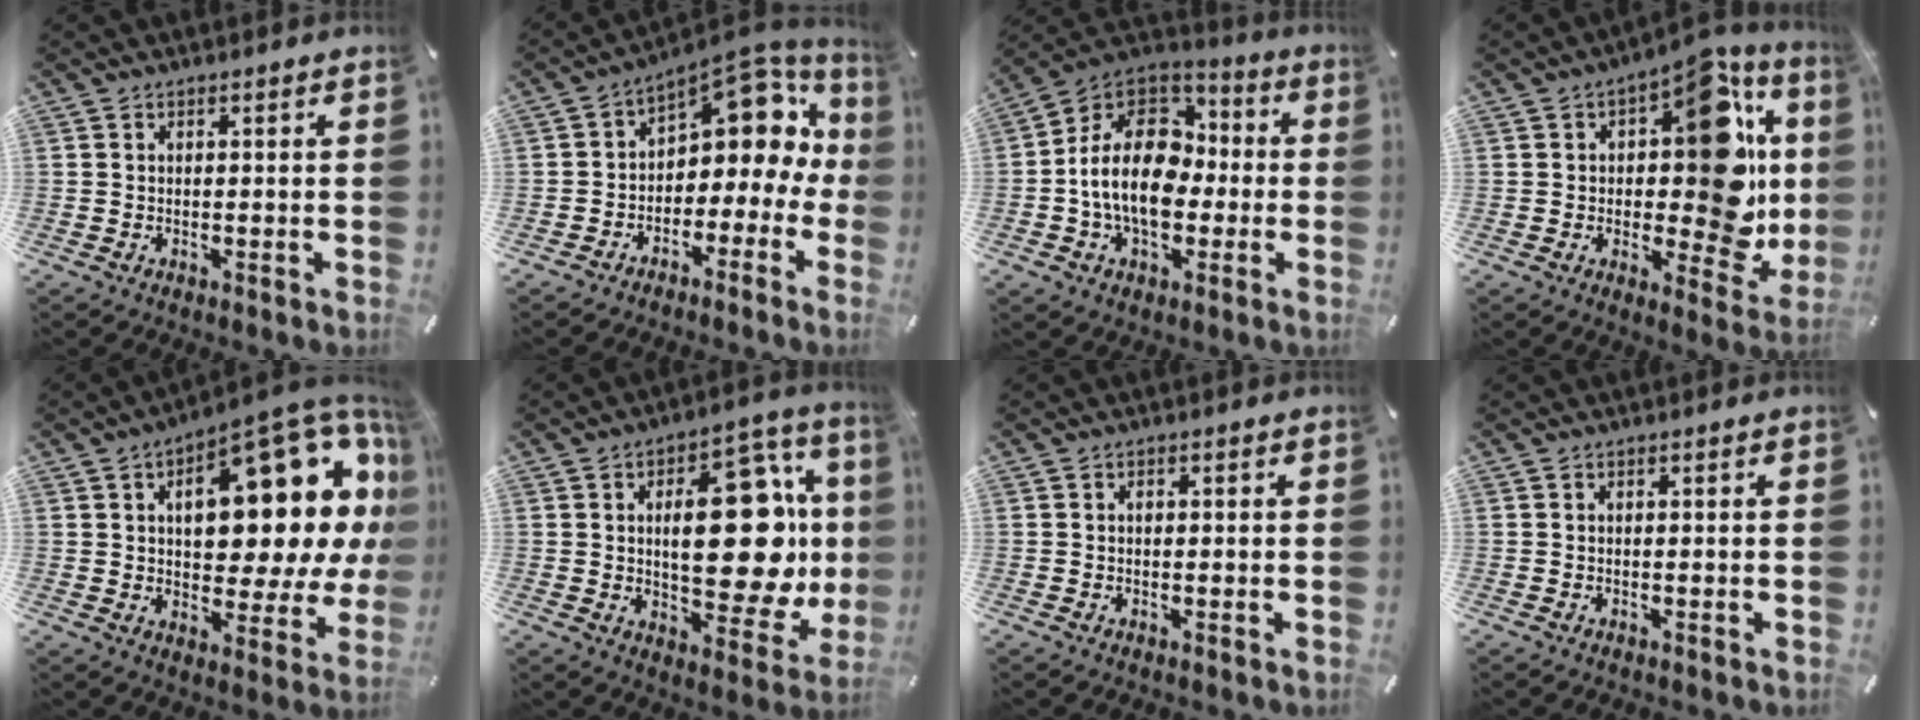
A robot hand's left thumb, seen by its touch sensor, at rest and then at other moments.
{"total": 9.9, "force": [4.8, 6.0, 6.1], "torque": [-0.085, -0.047, 0.079]}
{"total": 18.2, "force": [-2.6, 13.2, 12.3], "torque": [-0.244, 0.017, -0.051]}
{"total": 21.8, "force": [3.7, 11.2, 18.3], "torque": [-0.228, -0.037, 0.059]}
{"total": 24.1, "force": [9.6, 11.1, 19.2], "torque": [-0.241, -0.073, 0.155]}
{"total": 26.6, "force": [2.5, 13.4, 22.8], "torque": [-0.308, -0.018, 0.044]}
{"total": 0.5, "force": [0.1, 0.4, 0.4], "torque": [-0.008, 0.000, 0.000]}
{"total": 0.0}